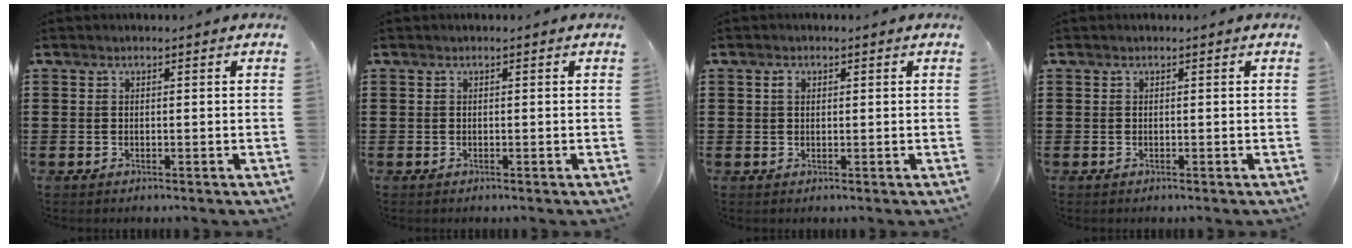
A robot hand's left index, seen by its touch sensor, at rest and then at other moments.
{"total": 0.0}
{"total": 1.4, "force": [0.5, 0.9, 0.9], "torque": [-0.020, 0.008, 0.008]}
{"total": 0.0}